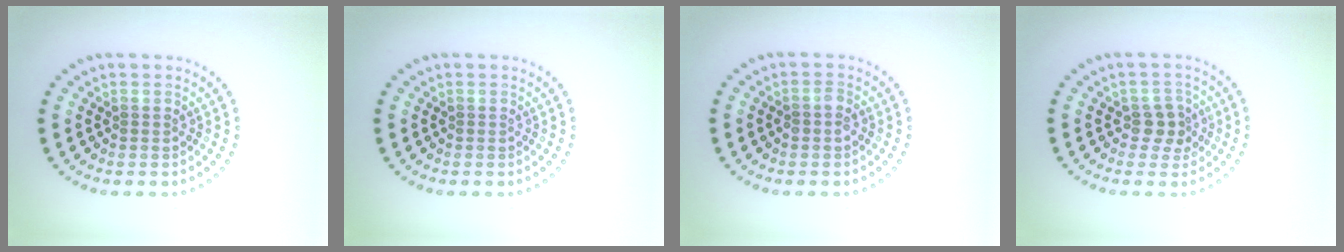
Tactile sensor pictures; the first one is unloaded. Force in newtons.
{"total": 0.0}
{"total": 1.1, "press": 1.0, "slide": 0.3}
{"total": 2.1, "press": 1.9, "slide": 0.7}